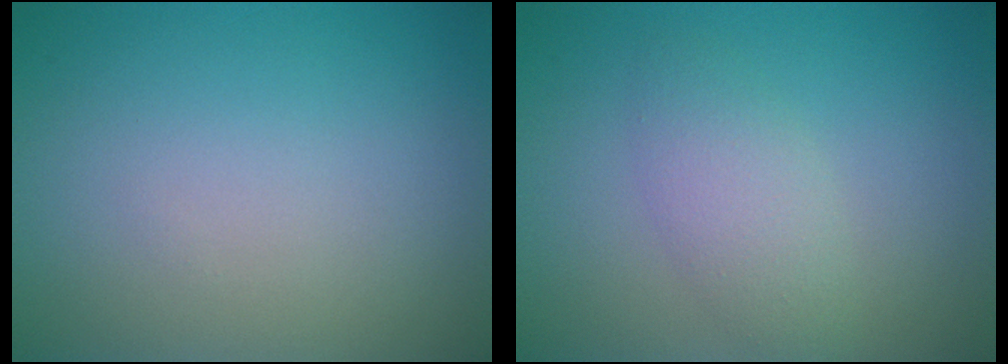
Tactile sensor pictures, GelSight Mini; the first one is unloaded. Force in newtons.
{"total": 2.7, "press": 2.6, "slide": 0.0}